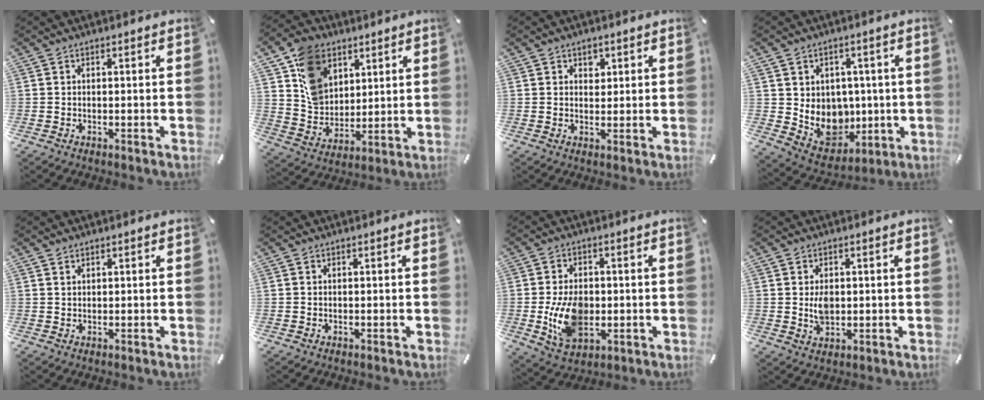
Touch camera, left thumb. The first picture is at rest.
{"total": 12.6, "force": [5.9, 9.9, 4.9], "torque": [-0.103, -0.010, 0.121]}
{"total": 2.6, "force": [1.1, 2.2, 1.0], "torque": [0.009, -0.009, 0.012]}
{"total": 9.8, "force": [0.8, 9.2, 3.4], "torque": [-0.065, -0.021, 0.030]}
{"total": 1.2, "force": [0.9, 0.8, 0.3], "torque": [-0.006, 0.002, 0.016]}
{"total": 0.0}
{"total": 11.5, "force": [-1.3, 8.0, 8.2], "torque": [-0.168, -0.002, -0.021]}
{"total": 4.3, "force": [0.5, 3.1, 3.0], "torque": [-0.044, -0.008, 0.002]}